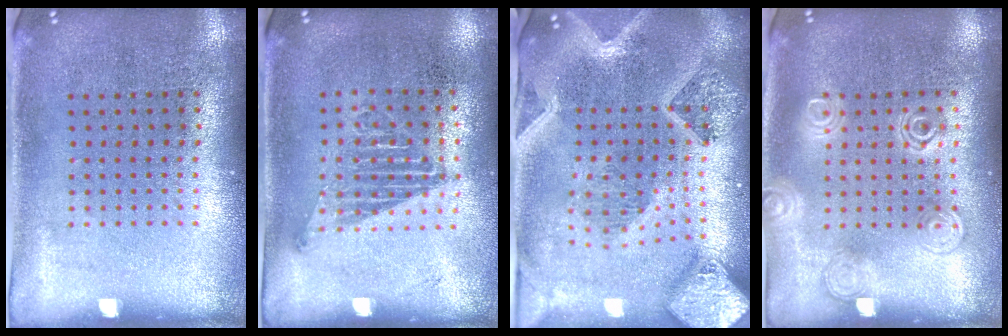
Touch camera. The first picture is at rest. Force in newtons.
{"total": 1.1, "press": 1.0, "slide": 0.6}
{"total": 3.8, "press": 3.0, "slide": 2.3}
{"total": 1.2, "press": 1.2, "slide": 0.0}